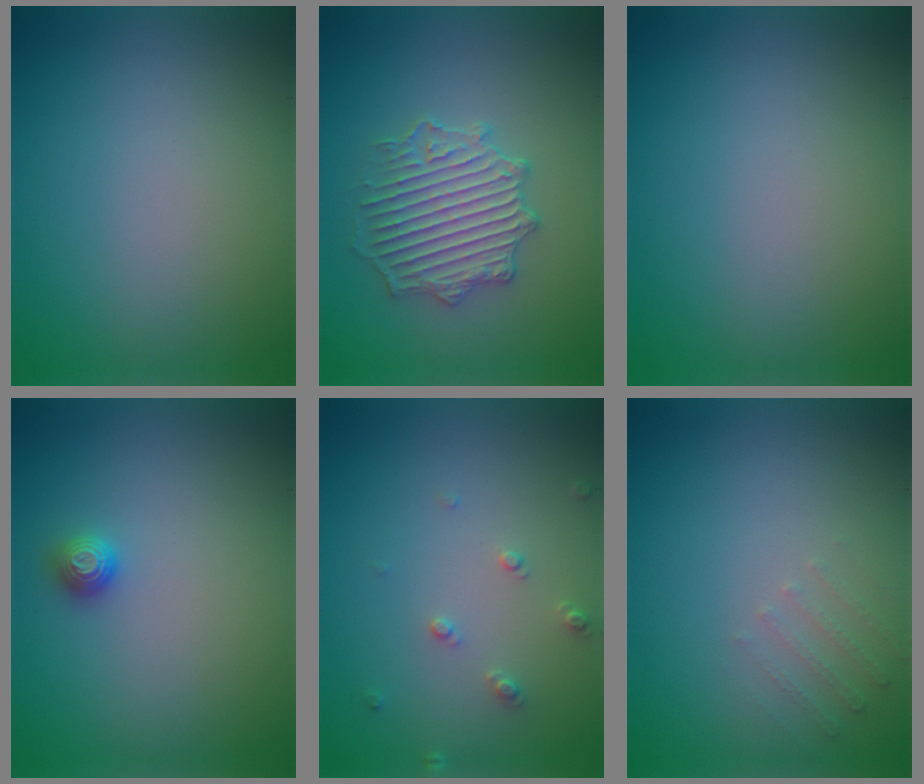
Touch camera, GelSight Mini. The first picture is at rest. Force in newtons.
{"total": 4.2, "press": 4.1, "slide": 1.0}
{"total": 0.0}
{"total": 1.0, "press": 1.0, "slide": 0.3}
{"total": 1.3, "press": 1.2, "slide": 0.3}
{"total": 1.3, "press": 1.3, "slide": 0.4}